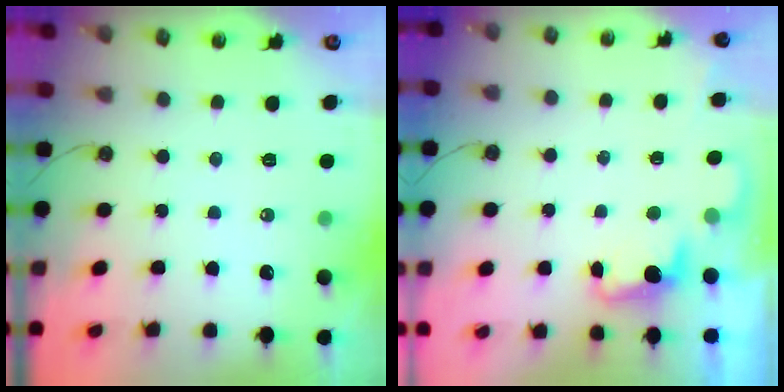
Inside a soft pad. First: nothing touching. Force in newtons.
{"total": 2.2, "press": 2.1, "slide": 0.7}